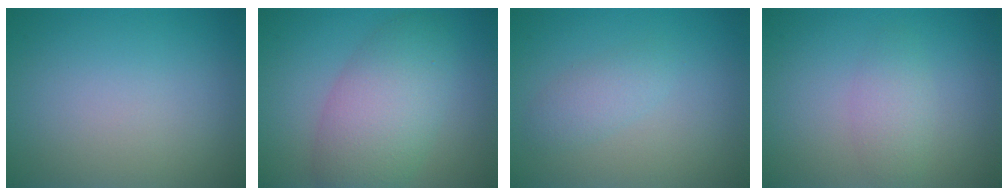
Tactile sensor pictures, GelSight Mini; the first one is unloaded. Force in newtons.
{"total": 6.4, "press": 6.4, "slide": 0.2}
{"total": 1.8, "press": 1.8, "slide": 0.1}
{"total": 2.0, "press": 2.0, "slide": 0.2}